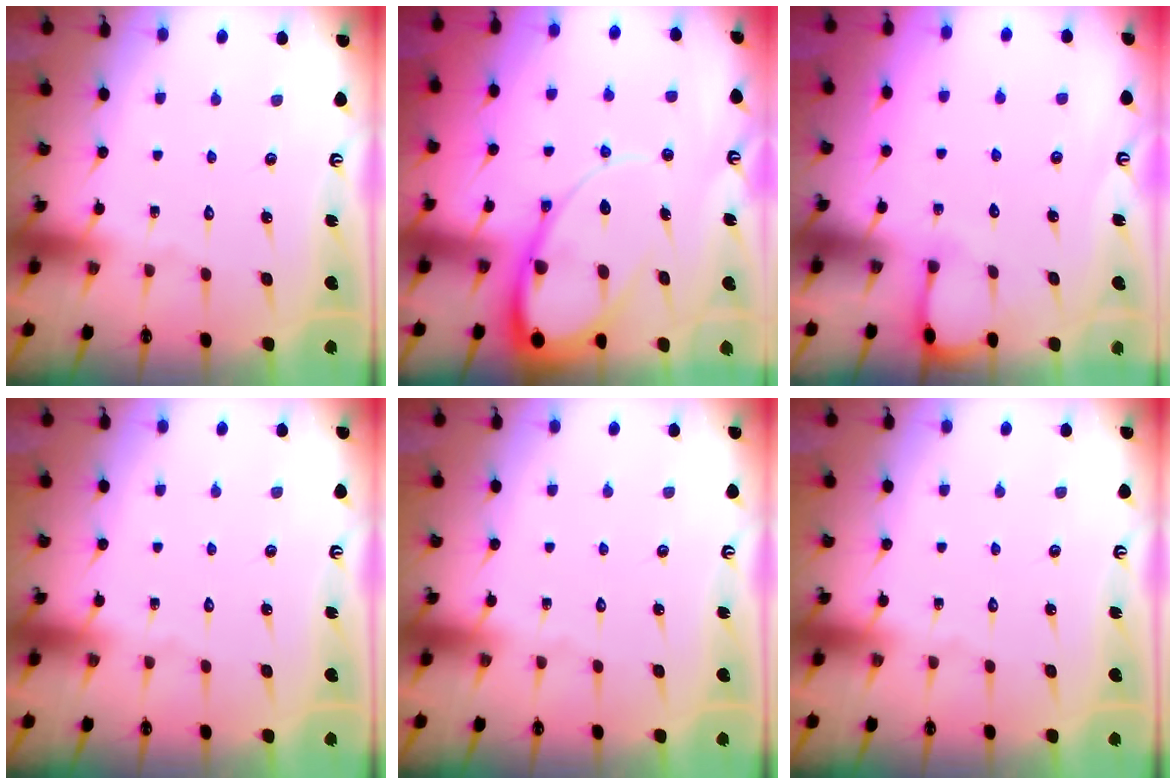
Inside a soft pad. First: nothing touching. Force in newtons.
{"total": 13.2, "press": 13.1, "slide": 1.3}
{"total": 2.0, "press": 2.0, "slide": 0.3}
{"total": 0.0}
{"total": 0.0}
{"total": 0.0}